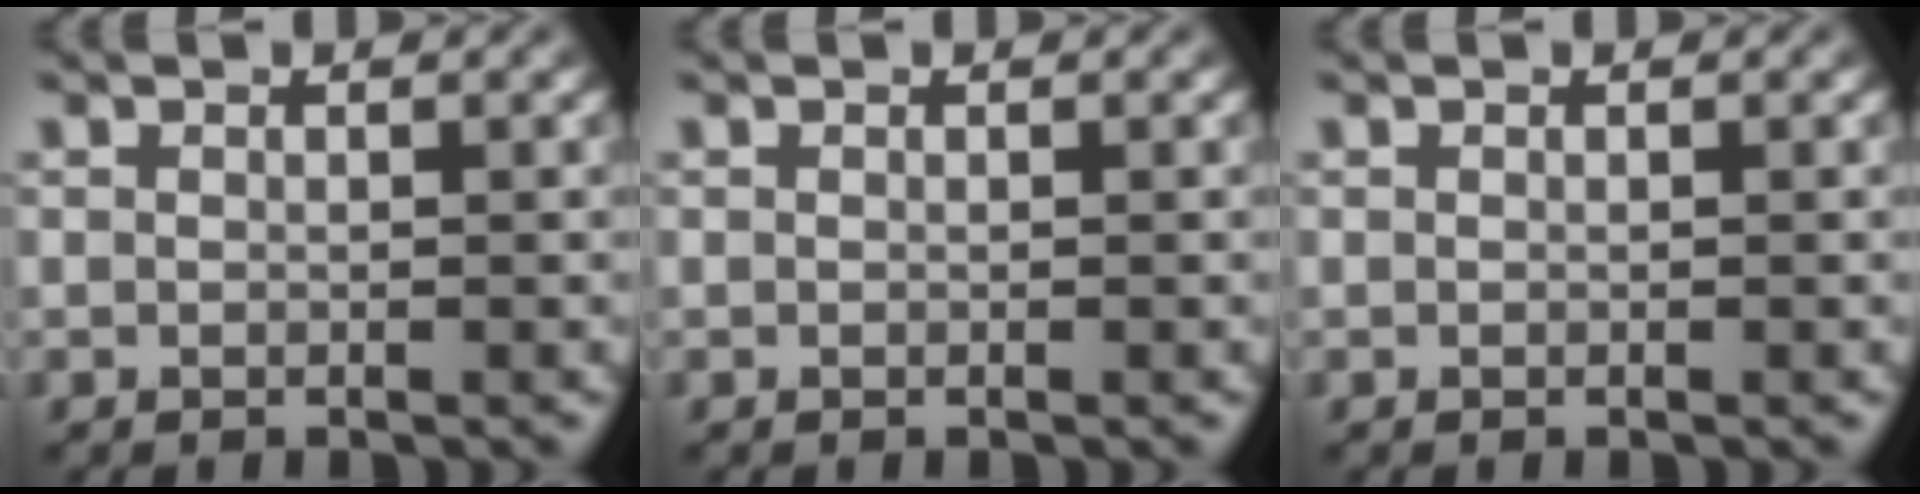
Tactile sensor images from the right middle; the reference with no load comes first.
{"total": 0.0}
{"total": 0.0}